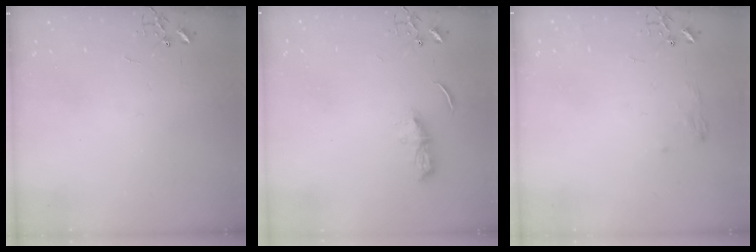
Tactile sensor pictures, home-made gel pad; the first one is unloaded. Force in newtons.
{"total": 6.1, "press": 6.0, "slide": 0.7}
{"total": 7.0, "press": 7.0, "slide": 0.8}